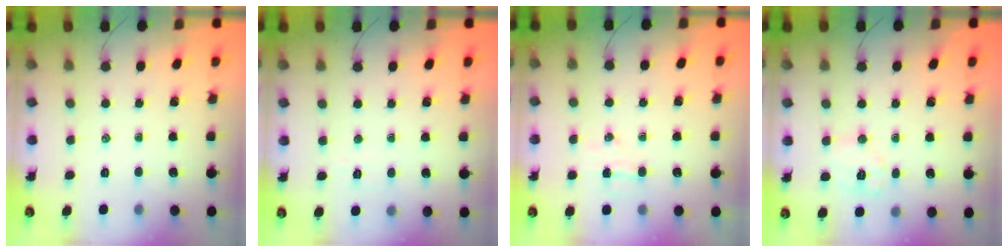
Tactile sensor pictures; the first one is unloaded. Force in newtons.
{"total": 2.5, "press": 2.4, "slide": 0.7}
{"total": 4.4, "press": 4.2, "slide": 1.0}
{"total": 7.3, "press": 7.3, "slide": 0.8}